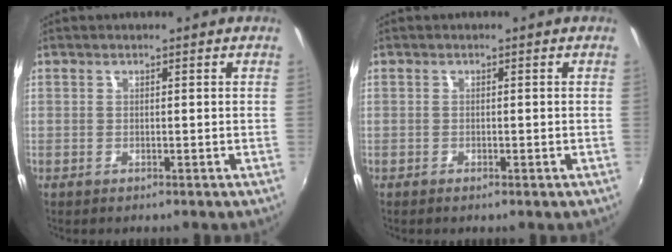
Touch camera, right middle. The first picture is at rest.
{"total": 0.6, "force": [-0.4, 0.1, 0.5], "torque": [-0.008, -0.001, -0.007]}